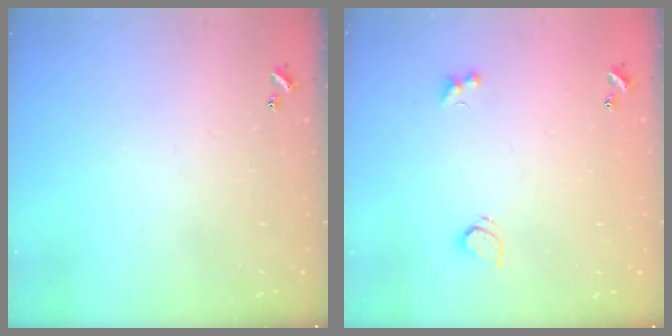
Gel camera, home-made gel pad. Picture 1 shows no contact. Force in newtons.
{"total": 2.7, "press": 2.5, "slide": 1.1}